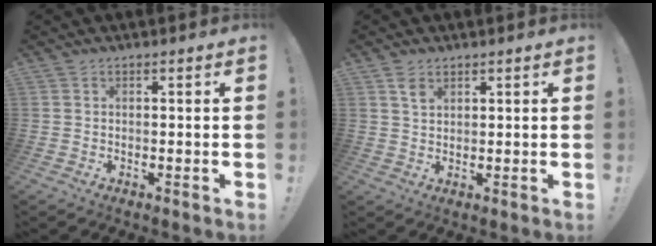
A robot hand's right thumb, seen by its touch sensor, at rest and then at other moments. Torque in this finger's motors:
{"motor_torque": [0.01, 0.02, 0.21, 0.19, 0.00]}